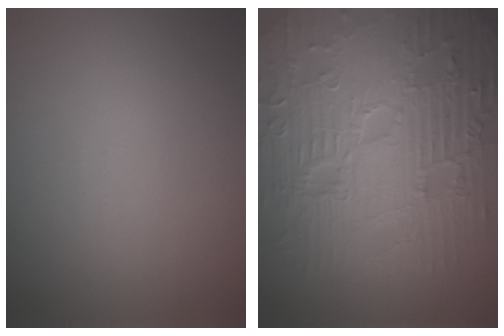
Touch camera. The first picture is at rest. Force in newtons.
{"total": 12.4, "press": 8.0, "slide": 9.5}